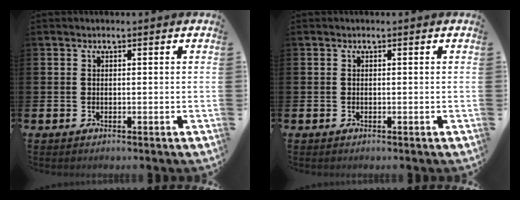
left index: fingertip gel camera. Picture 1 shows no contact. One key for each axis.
{"total": 0.0}